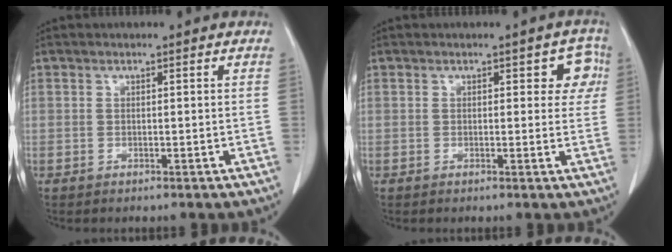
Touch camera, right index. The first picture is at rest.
{"total": 3.9, "force": [1.3, 2.3, 3.0], "torque": [-0.010, 0.011, 0.007]}